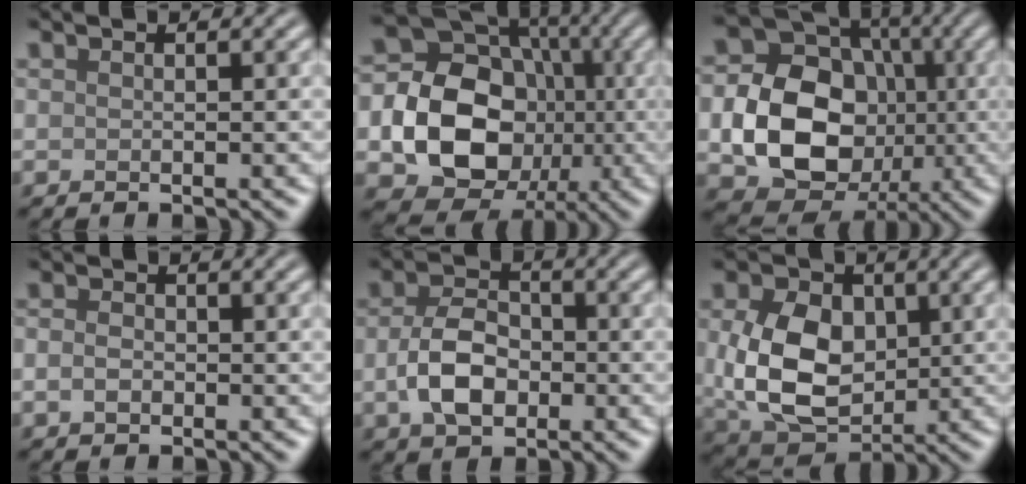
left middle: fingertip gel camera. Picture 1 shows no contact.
{"total": 13.5, "force": [-1.8, 11.1, 7.6], "torque": [-0.130, -0.014, -0.046]}
{"total": 11.2, "force": [-1.6, 8.9, 6.6], "torque": [-0.118, -0.001, -0.040]}
{"total": 1.3, "force": [-0.4, 0.9, 0.8], "torque": [-0.017, 0.001, -0.014]}
{"total": 5.1, "force": [-1.1, 3.4, 3.6], "torque": [-0.075, 0.001, -0.025]}
{"total": 9.0, "force": [0.4, 6.5, 6.2], "torque": [-0.141, -0.010, 0.012]}